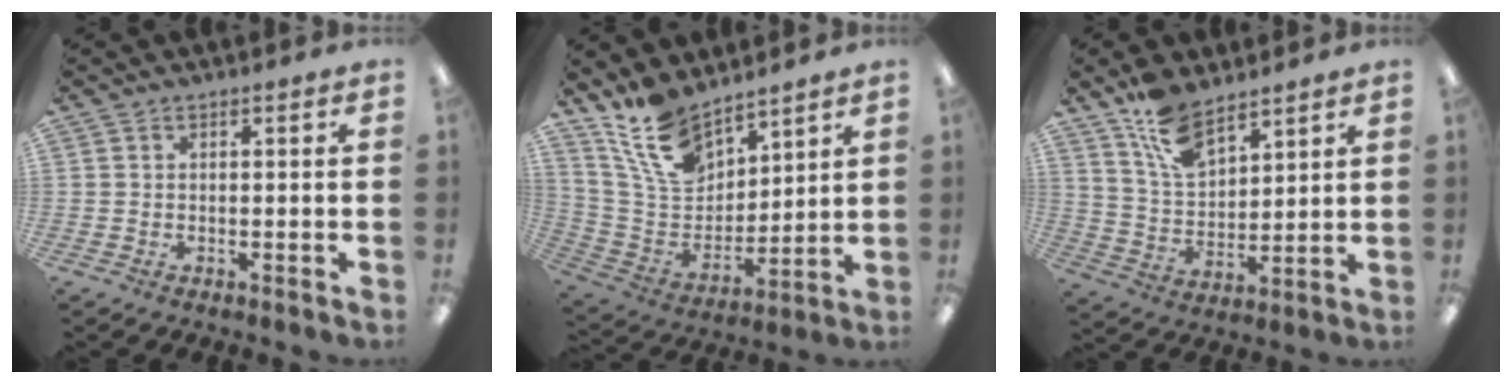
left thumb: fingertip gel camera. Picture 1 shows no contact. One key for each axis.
{"total": 14.8, "fx": 11.0, "fy": 7.4, "fz": 6.6, "tx": -0.145, "ty": -0.053, "tz": 0.213}
{"total": 11.6, "fx": 8.1, "fy": 5.5, "fz": 6.3, "tx": -0.128, "ty": -0.030, "tz": 0.152}